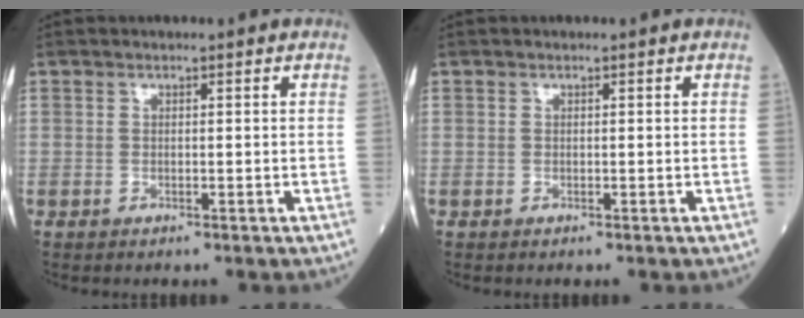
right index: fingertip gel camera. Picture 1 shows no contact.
{"total": 0.0}